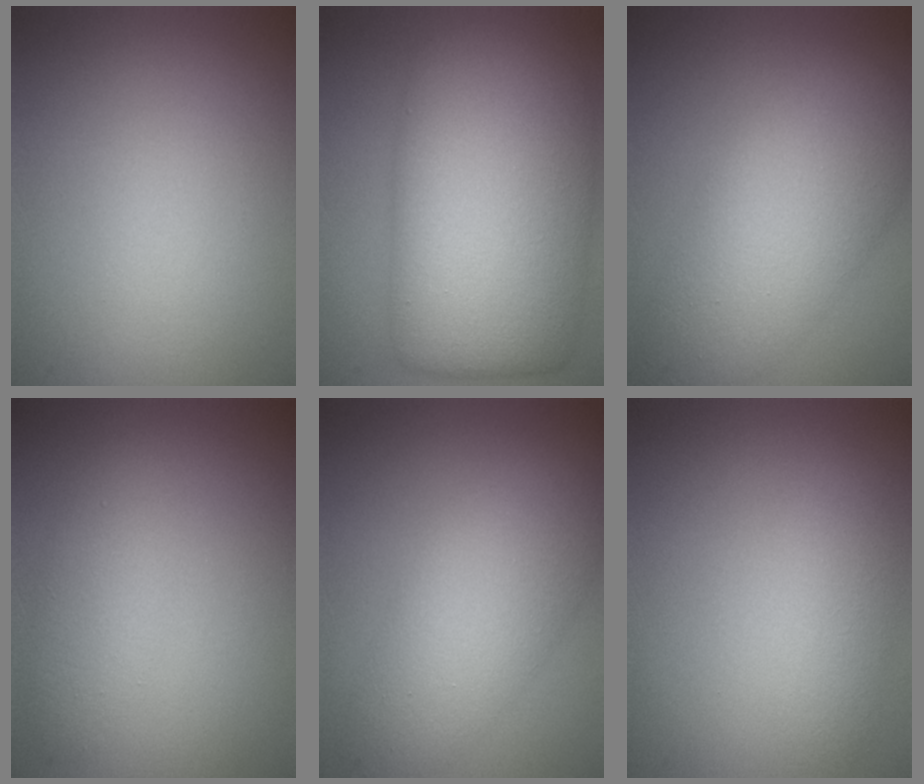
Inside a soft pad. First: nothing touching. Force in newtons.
{"total": 13.2, "press": 13.2, "slide": 0.4}
{"total": 7.5, "press": 7.5, "slide": 0.3}
{"total": 2.6, "press": 2.6, "slide": 0.1}
{"total": 5.7, "press": 5.7, "slide": 0.1}
{"total": 2.4, "press": 2.4, "slide": 0.0}